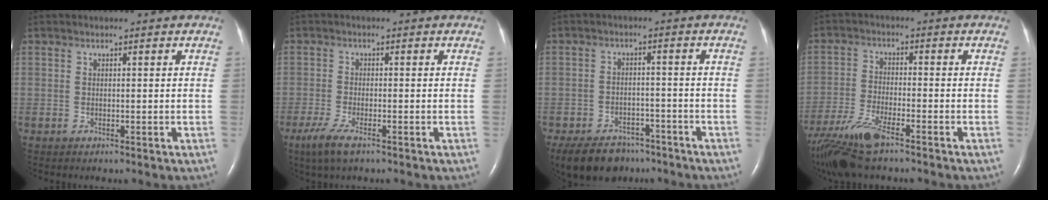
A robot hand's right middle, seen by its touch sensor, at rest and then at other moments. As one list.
[{"total": 4.6, "force": [-2.9, 0.9, 3.4], "torque": [-0.081, -0.013, -0.054]}, {"total": 11.9, "force": [-9.0, 6.6, 4.0], "torque": [-0.090, -0.005, -0.129]}, {"total": 11.2, "force": [-8.3, 2.1, 7.2], "torque": [-0.152, -0.025, -0.154]}]